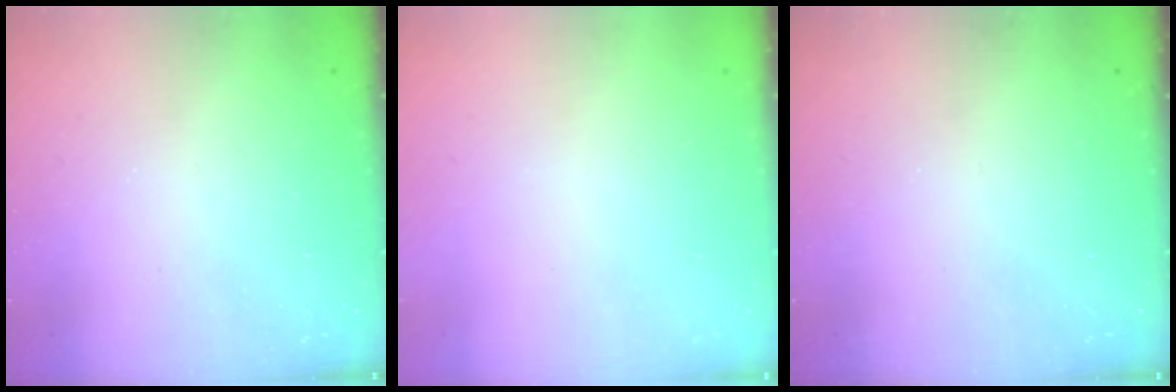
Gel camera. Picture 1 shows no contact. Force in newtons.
{"total": 0.0}
{"total": 0.0}